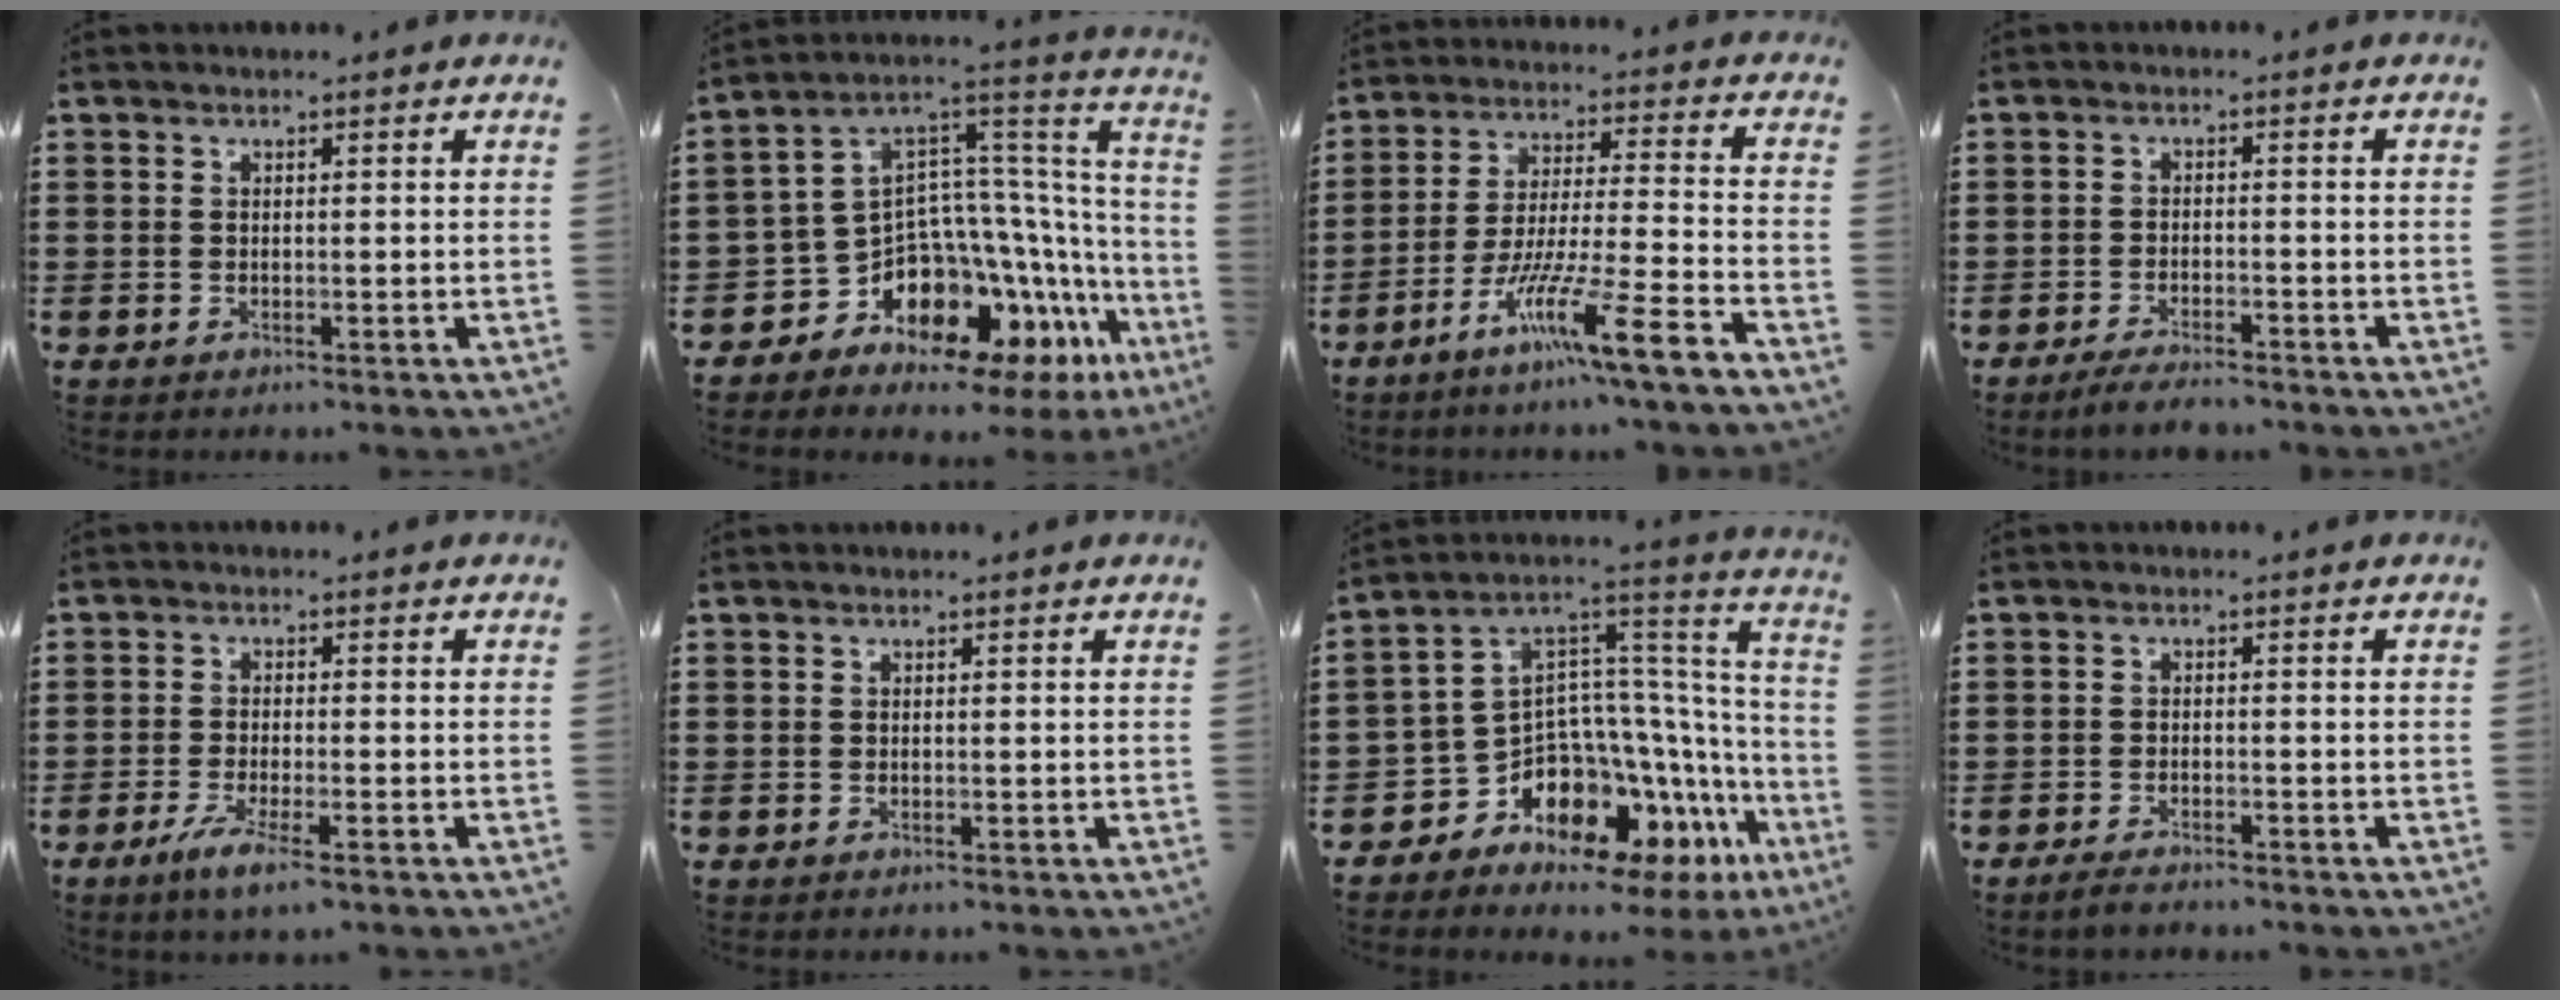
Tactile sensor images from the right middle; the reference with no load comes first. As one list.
[{"total": 9.8, "force": [-7.2, 5.3, 4.0], "torque": [-0.111, -0.033, -0.143]}, {"total": 11.2, "force": [-7.7, -0.3, 8.0], "torque": [-0.152, -0.003, -0.151]}, {"total": 3.2, "force": [-3.0, 0.2, 1.0], "torque": [-0.023, -0.001, -0.062]}, {"total": 4.1, "force": [-2.6, 0.4, 3.2], "torque": [-0.071, -0.011, -0.049]}, {"total": 0.0}, {"total": 9.0, "force": [-6.8, 4.9, 3.3], "torque": [-0.101, -0.036, -0.140]}, {"total": 1.8, "force": [-1.7, 0.3, 0.6], "torque": [-0.012, 0.003, -0.033]}]